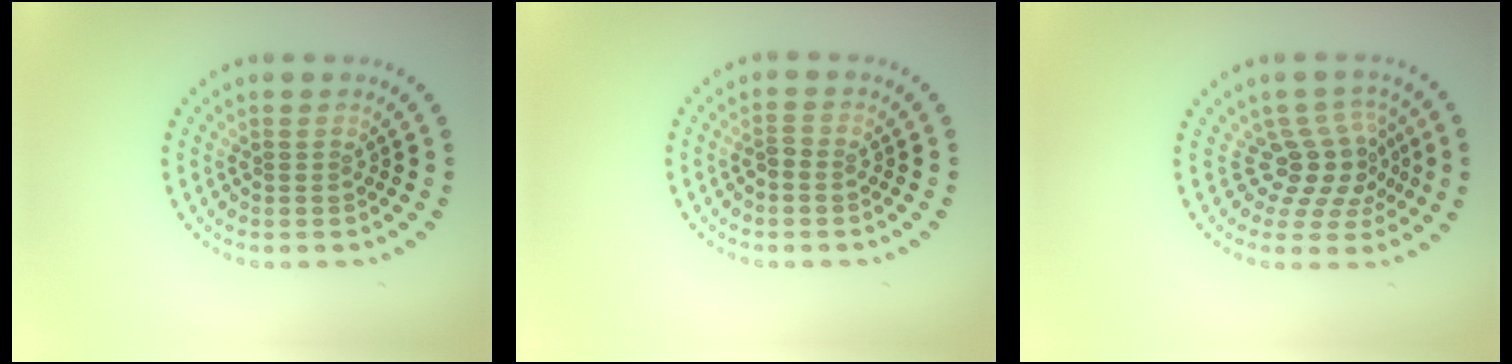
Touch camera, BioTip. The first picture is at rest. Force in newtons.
{"total": 1.0, "press": 0.8, "slide": 0.5}
{"total": 3.9, "press": 2.9, "slide": 2.7}